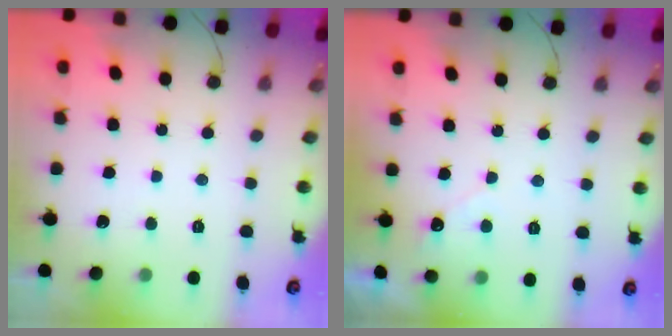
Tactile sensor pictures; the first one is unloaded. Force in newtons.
{"total": 2.8, "press": 2.8, "slide": 0.2}